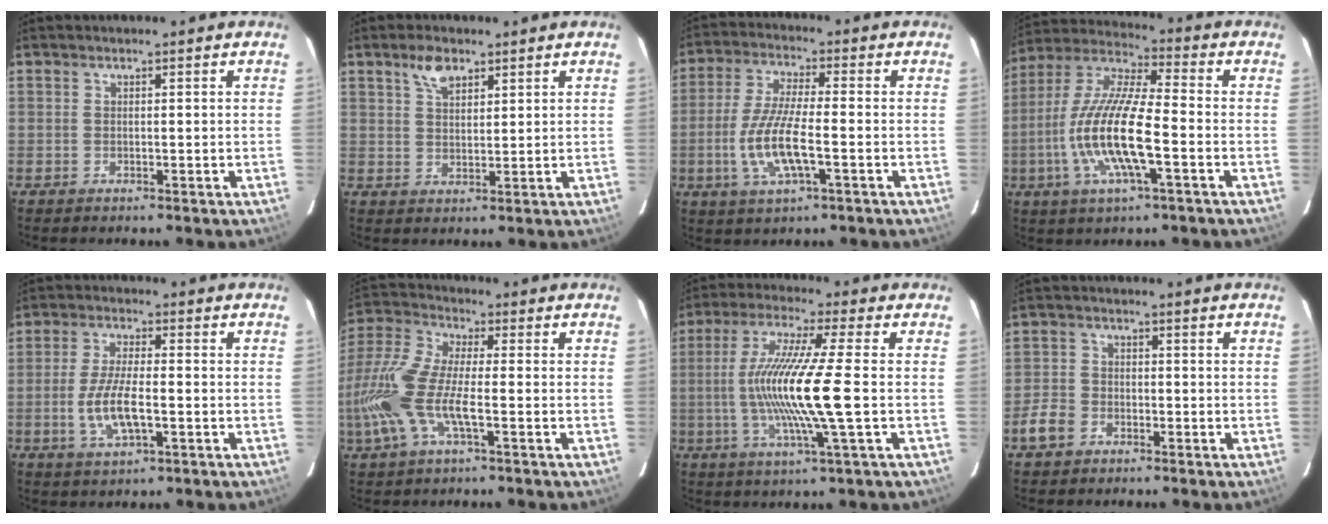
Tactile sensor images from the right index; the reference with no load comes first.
{"total": 4.6, "force": [2.9, 2.3, 2.7], "torque": [-0.046, 0.008, 0.053]}
{"total": 11.0, "force": [-2.9, 2.7, 10.3], "torque": [-0.214, -0.006, -0.058]}
{"total": 16.2, "force": [-4.3, 3.3, 15.3], "torque": [-0.309, -0.007, -0.089]}
{"total": 8.8, "force": [-2.2, 3.0, 8.0], "torque": [-0.163, -0.004, -0.042]}
{"total": 15.5, "force": [-3.9, 4.8, 14.2], "torque": [-0.308, -0.006, -0.083]}
{"total": 14.8, "force": [-1.9, -0.7, 14.6], "torque": [-0.281, -0.009, -0.036]}
{"total": 5.1, "force": [-2.8, 3.8, 1.9], "torque": [-0.046, 0.011, -0.052]}